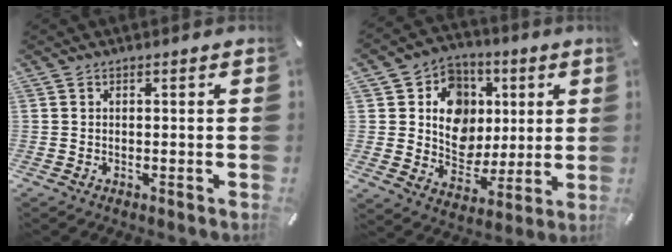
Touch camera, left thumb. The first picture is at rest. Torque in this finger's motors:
{"motor_torque": [2.16, 2.22, 0.83, -0.96, 0.30]}